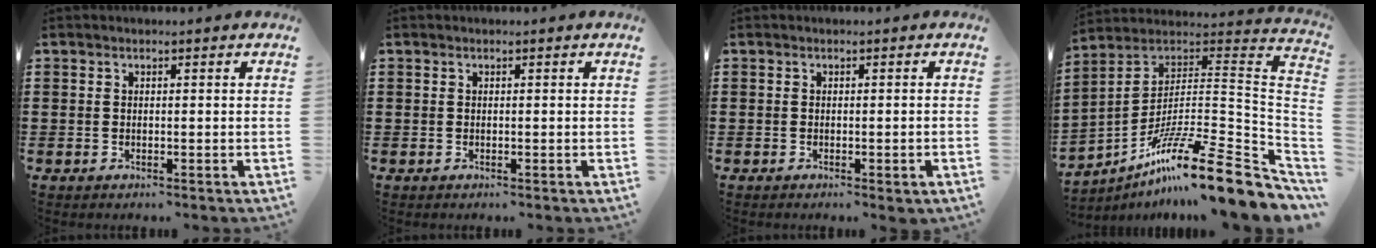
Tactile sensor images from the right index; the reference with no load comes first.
{"total": 0.0}
{"total": 0.6, "force": [-0.4, 0.1, 0.4], "torque": [-0.009, -0.004, -0.006]}
{"total": 17.0, "force": [-11.5, 0.5, 12.4], "torque": [-0.196, 0.020, -0.208]}